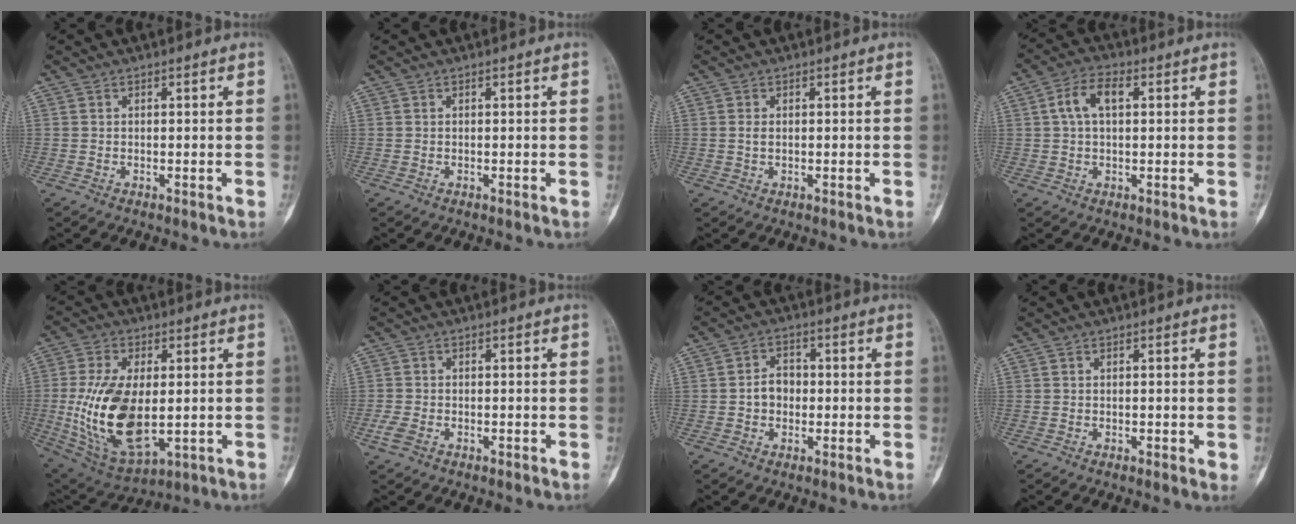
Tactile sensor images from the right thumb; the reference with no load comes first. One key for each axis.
{"total": 0.0}
{"total": 1.1, "fx": 0.0, "fy": 0.6, "fz": 0.9, "tx": -0.017, "ty": -0.001, "tz": 0.001}
{"total": 6.4, "fx": 1.5, "fy": 3.4, "fz": 5.1, "tx": -0.099, "ty": 0.017, "tz": 0.023}
{"total": 18.2, "fx": -1.0, "fy": 9.4, "fz": 15.5, "tx": -0.304, "ty": -0.011, "tz": 0.003}
{"total": 2.7, "fx": -1.3, "fy": 1.6, "fz": 1.7, "tx": -0.044, "ty": 0.001, "tz": -0.028}
{"total": 4.4, "fx": -0.5, "fy": 3.5, "fz": 2.6, "tx": -0.025, "ty": 0.017, "tz": -0.014}
{"total": 1.5, "fx": -0.2, "fy": 0.6, "fz": 1.4, "tx": -0.018, "ty": -0.003, "tz": -0.004}